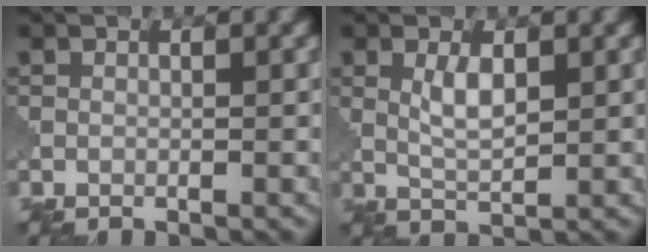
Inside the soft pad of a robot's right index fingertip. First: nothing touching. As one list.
[{"total": 2.5, "force": [1.1, 0.8, 2.1], "torque": [-0.047, -0.002, 0.025]}]